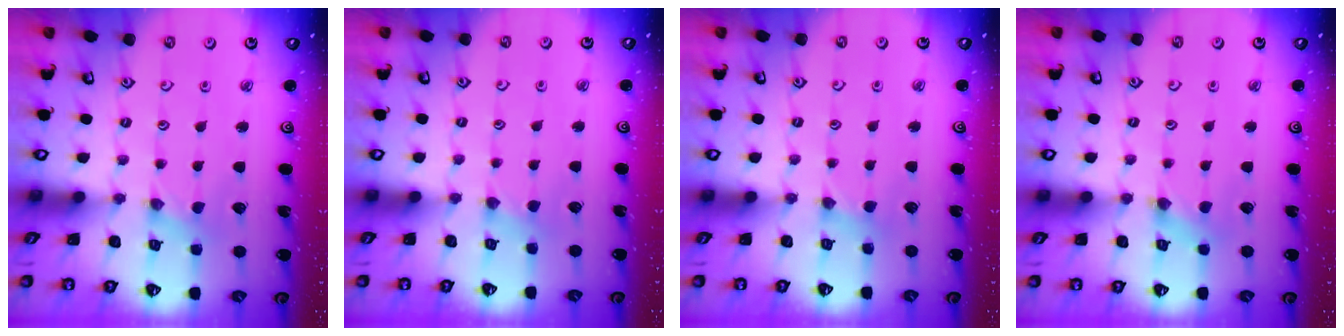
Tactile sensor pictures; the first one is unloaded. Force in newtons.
{"total": 2.2, "press": 2.2, "slide": 0.4}
{"total": 2.1, "press": 2.1, "slide": 0.4}
{"total": 1.0, "press": 1.0, "slide": 0.3}